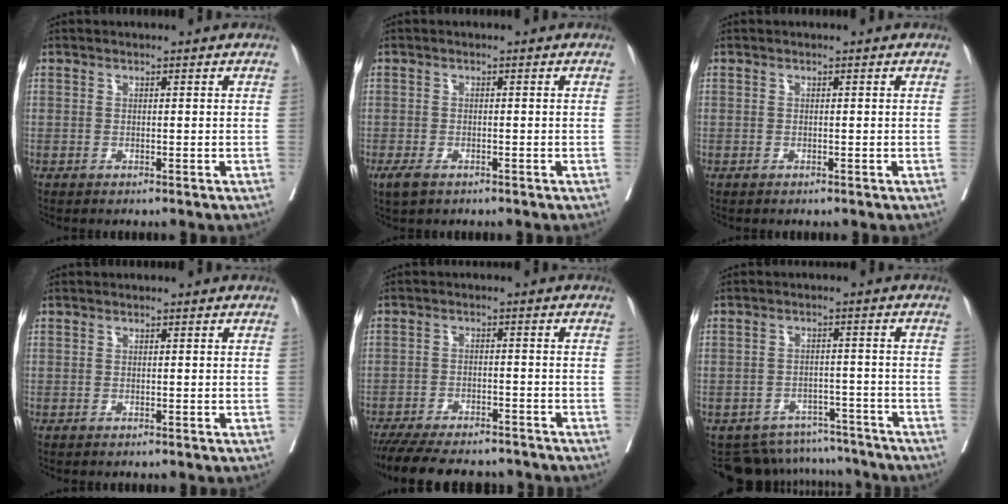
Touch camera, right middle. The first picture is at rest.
{"total": 2.7, "force": [-1.7, 1.3, 1.7], "torque": [-0.036, -0.005, -0.025]}
{"total": 0.0}
{"total": 0.0}
{"total": 15.8, "force": [-13.9, 4.1, 6.3], "torque": [-0.137, -0.013, -0.197]}
{"total": 10.5, "force": [-9.7, 4.0, -0.1], "torque": [0.005, 0.028, -0.125]}